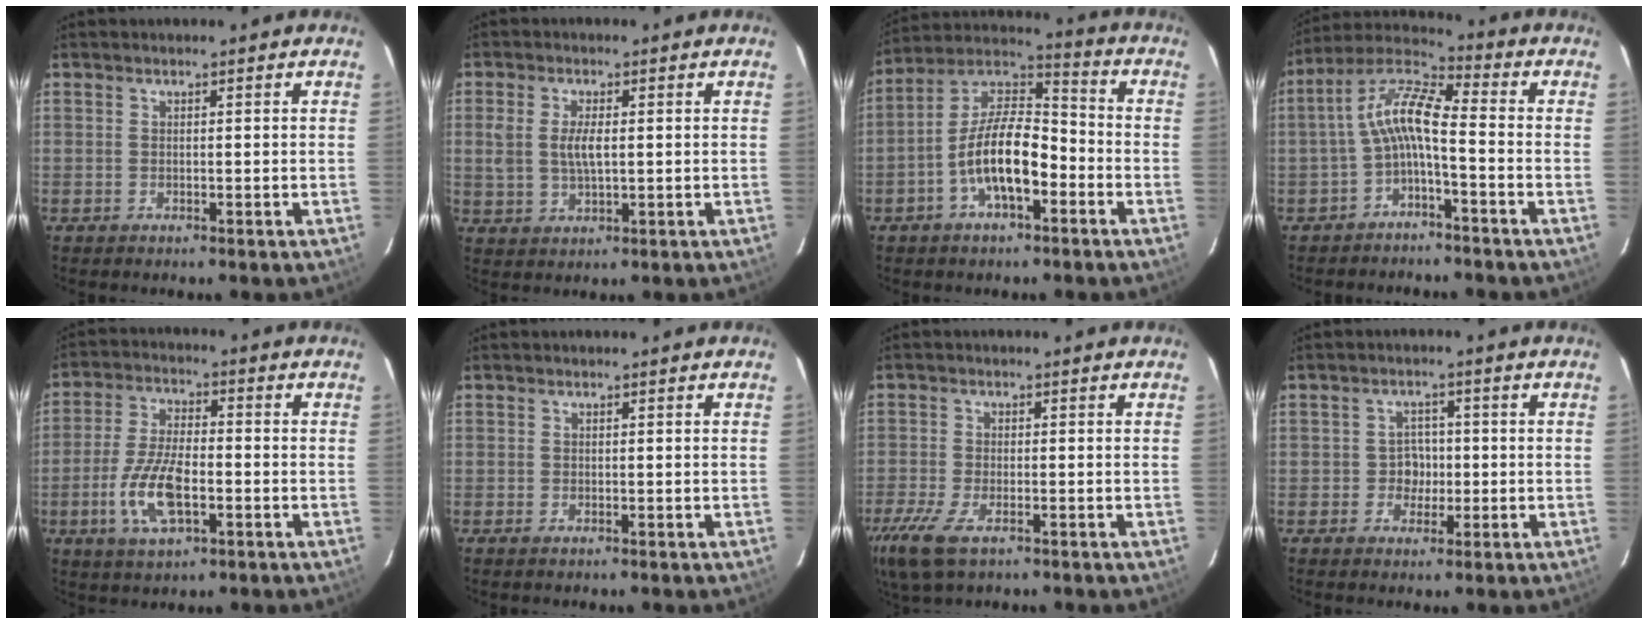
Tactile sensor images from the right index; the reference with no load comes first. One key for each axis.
{"total": 5.0, "fx": 0.6, "fy": 2.3, "fz": 4.3, "tx": -0.086, "ty": 0.004, "tz": 0.014}
{"total": 13.0, "fx": -4.9, "fy": 5.4, "fz": 10.8, "tx": -0.213, "ty": 0.017, "tz": -0.090}
{"total": 8.5, "fx": -2.3, "fy": 2.0, "fz": 7.9, "tx": -0.178, "ty": 0.023, "tz": -0.049}
{"total": 10.7, "fx": -3.6, "fy": 4.3, "fz": 9.1, "tx": -0.193, "ty": -0.002, "tz": -0.066}
{"total": 0.5, "fx": -0.3, "fy": 0.3, "fz": 0.3, "tx": -0.007, "ty": -0.002, "tz": -0.007}
{"total": 9.9, "fx": -5.9, "fy": 4.0, "fz": 6.8, "tx": -0.168, "ty": -0.036, "tz": -0.112}
{"total": 3.3, "fx": -0.8, "fy": 3.1, "fz": 0.7, "tx": -0.010, "ty": 0.012, "tz": -0.014}